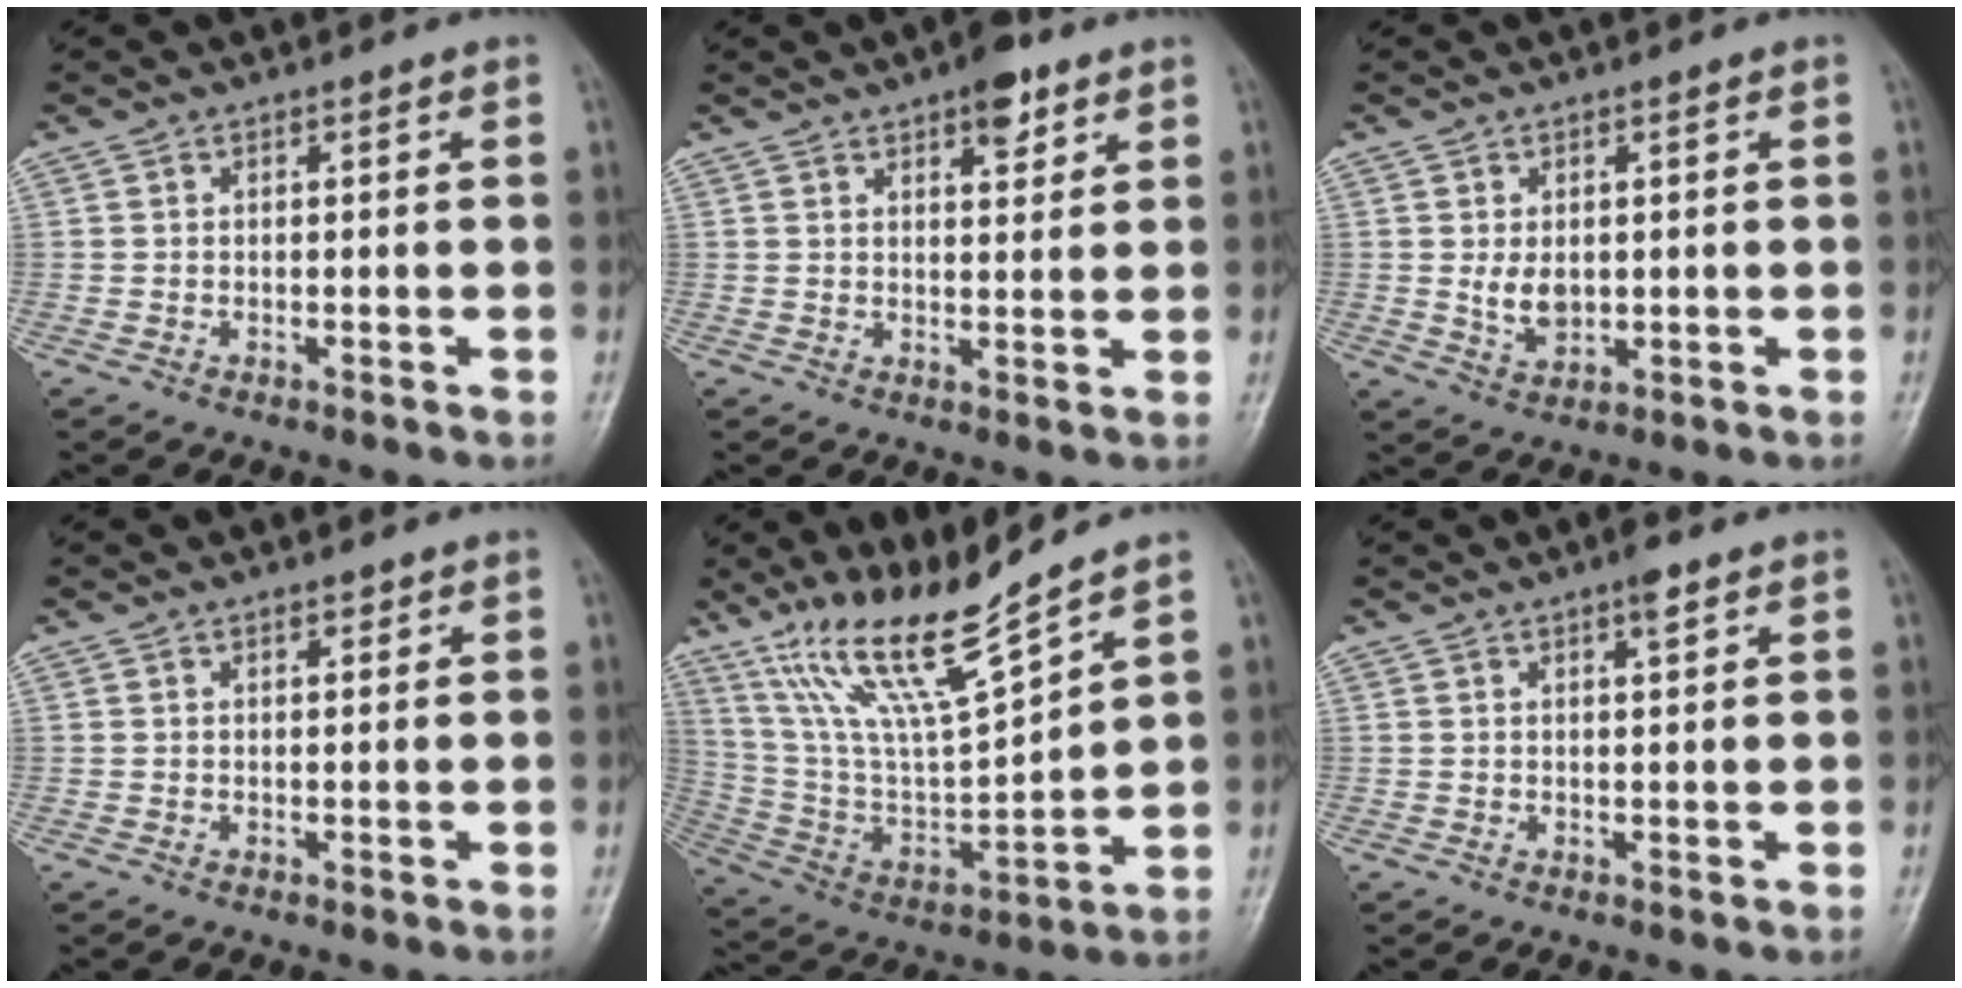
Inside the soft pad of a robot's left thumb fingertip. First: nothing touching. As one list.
[{"total": 5.8, "force": [3.5, 2.4, 3.9], "torque": [-0.038, -0.016, 0.046]}, {"total": 4.3, "force": [0.5, 2.7, 3.2], "torque": [-0.047, -0.012, 0.017]}, {"total": 1.1, "force": [0.8, 0.5, 0.7], "torque": [-0.007, -0.003, 0.010]}, {"total": 15.5, "force": [12.2, 1.1, 9.5], "torque": [-0.172, -0.070, 0.247]}, {"total": 2.6, "force": [1.6, 0.6, 2.0], "torque": [-0.028, -0.004, 0.022]}]